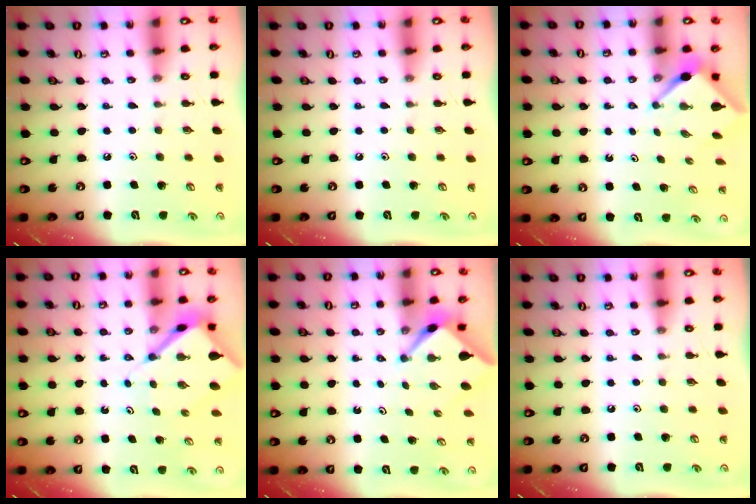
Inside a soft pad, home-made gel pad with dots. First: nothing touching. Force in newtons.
{"total": 0.0}
{"total": 2.9, "press": 2.9, "slide": 0.3}
{"total": 6.9, "press": 6.9, "slide": 0.5}
{"total": 2.7, "press": 2.7, "slide": 0.2}
{"total": 0.0}